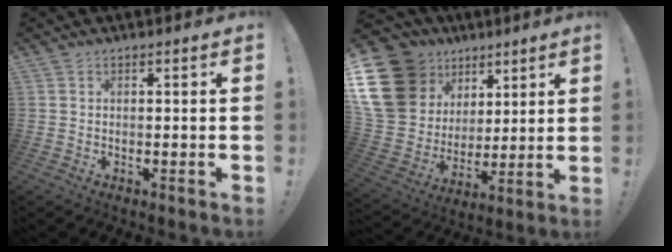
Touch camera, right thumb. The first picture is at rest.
{"total": 21.3, "force": [9.5, 16.4, 9.7], "torque": [-0.173, -0.055, 0.212]}